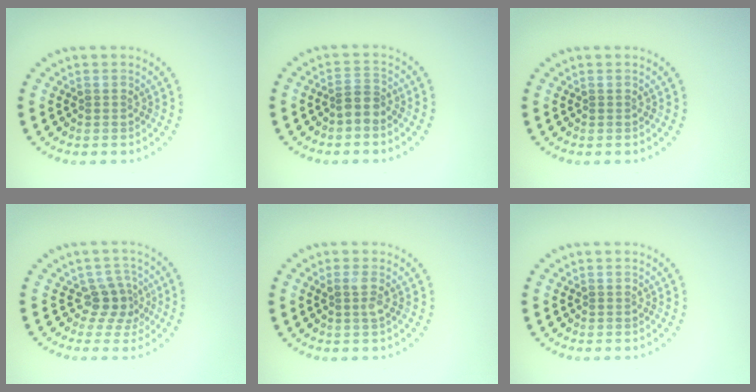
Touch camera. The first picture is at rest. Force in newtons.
{"total": 2.1, "press": 1.6, "slide": 1.3}
{"total": 0.0}
{"total": 2.6, "press": 1.9, "slide": 1.9}
{"total": 1.2, "press": 1.1, "slide": 0.4}
{"total": 0.0}